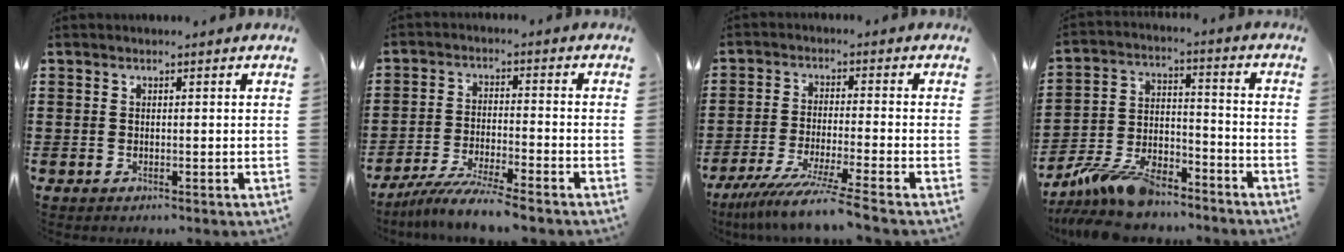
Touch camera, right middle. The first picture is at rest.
{"total": 6.4, "force": [-5.8, -0.2, 2.5], "torque": [-0.057, -0.014, -0.114]}
{"total": 7.7, "force": [-6.5, -0.8, 4.0], "torque": [-0.084, -0.022, -0.127]}
{"total": 10.9, "force": [-9.3, 3.2, 4.6], "torque": [-0.094, 0.027, -0.181]}